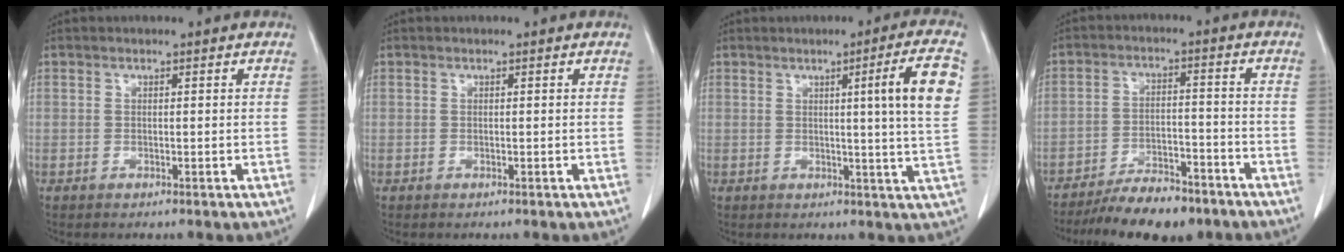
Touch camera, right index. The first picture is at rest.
{"total": 0.0}
{"total": 8.4, "force": [2.1, -1.3, 8.1], "torque": [-0.110, -0.005, 0.026]}
{"total": 10.9, "force": [-9.1, 3.2, 5.1], "torque": [-0.077, -0.001, -0.144]}